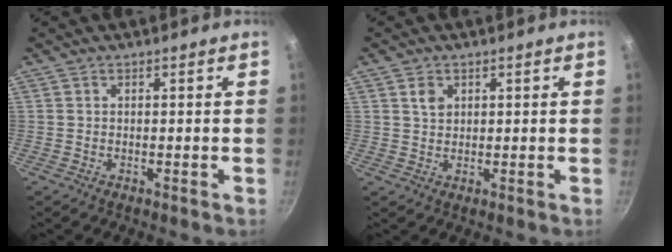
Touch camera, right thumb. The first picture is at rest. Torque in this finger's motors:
{"motor_torque": [-0.06, 0.17, 0.08, -0.53, 0.02]}